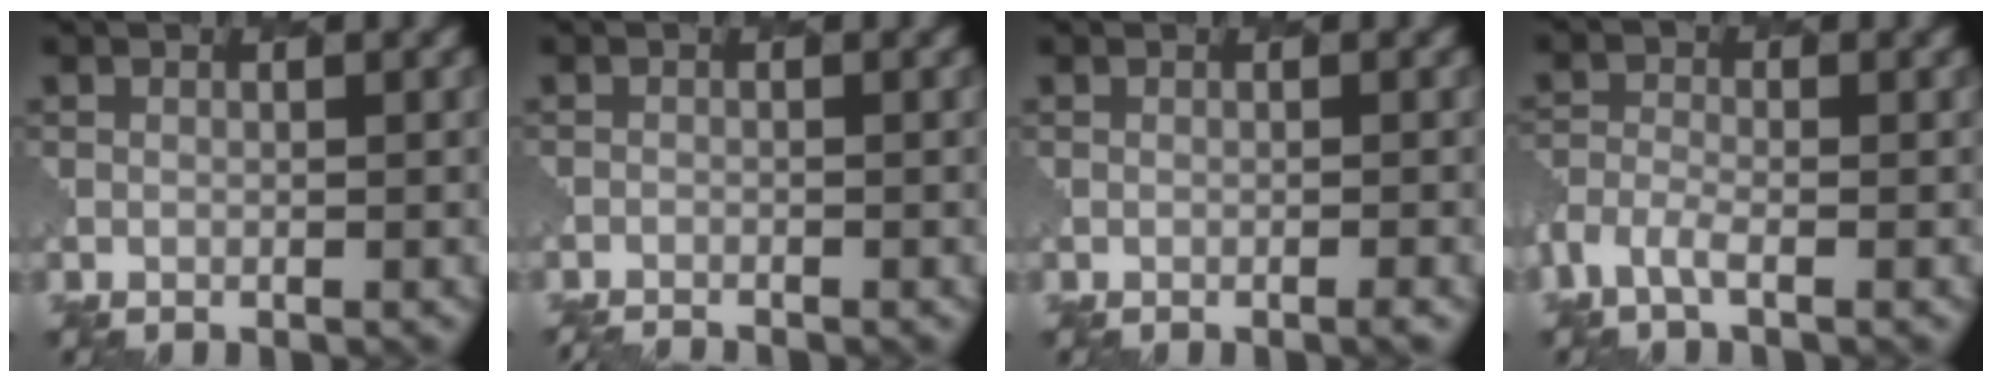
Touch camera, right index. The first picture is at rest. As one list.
[{"total": 2.6, "force": [-2.5, 0.3, 0.5], "torque": [-0.009, -0.007, -0.038]}, {"total": 0.8, "force": [-0.5, 0.0, 0.6], "torque": [-0.002, 0.000, -0.010]}, {"total": 1.8, "force": [-1.4, 0.7, 1.0], "torque": [-0.029, -0.005, -0.037]}]